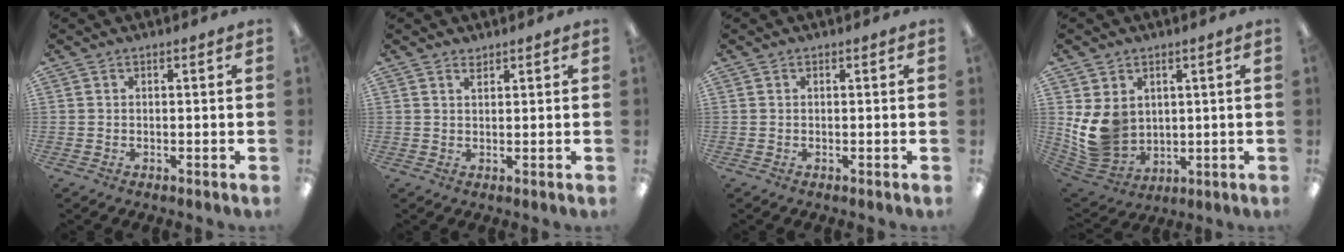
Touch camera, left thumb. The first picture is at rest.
{"total": 1.4, "force": [1.2, 0.5, 0.5], "torque": [-0.003, -0.004, 0.022]}
{"total": 0.0}
{"total": 11.4, "force": [2.0, 9.6, 5.7], "torque": [-0.131, -0.014, 0.044]}